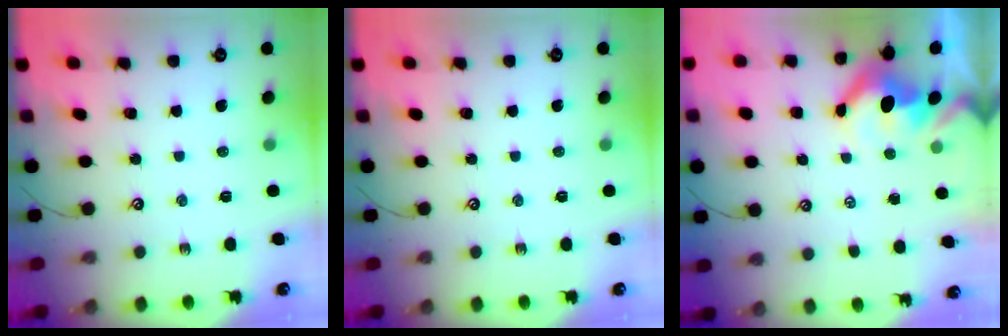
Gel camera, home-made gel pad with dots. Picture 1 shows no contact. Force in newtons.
{"total": 0.0}
{"total": 6.2, "press": 6.2, "slide": 1.0}